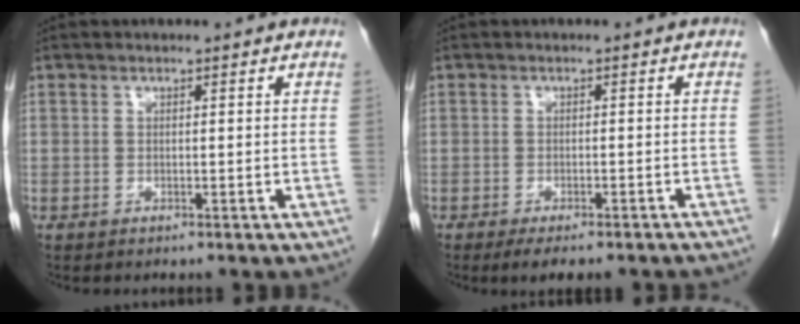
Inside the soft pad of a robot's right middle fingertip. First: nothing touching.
{"total": 7.4, "force": [-6.2, 1.4, 3.9], "torque": [-0.039, -0.003, -0.081]}